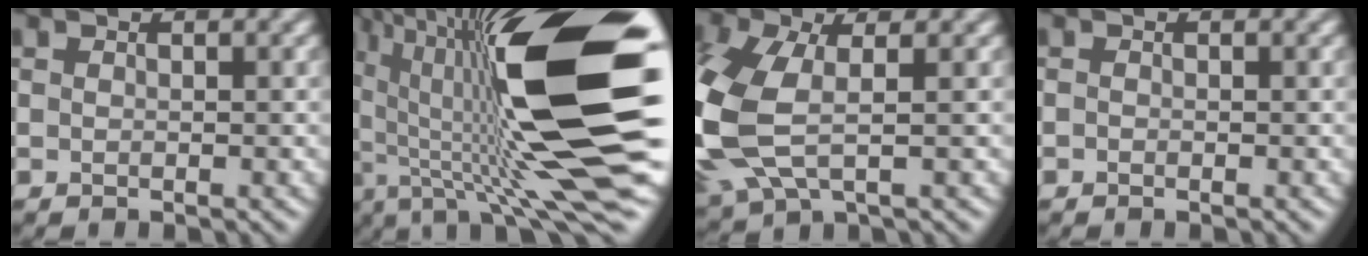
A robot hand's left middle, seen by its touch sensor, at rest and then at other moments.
{"total": 17.6, "force": [1.8, 3.3, 17.2], "torque": [-0.278, 0.020, 0.025]}
{"total": 9.1, "force": [-0.7, 5.1, 7.5], "torque": [-0.220, -0.014, -0.016]}
{"total": 0.0}